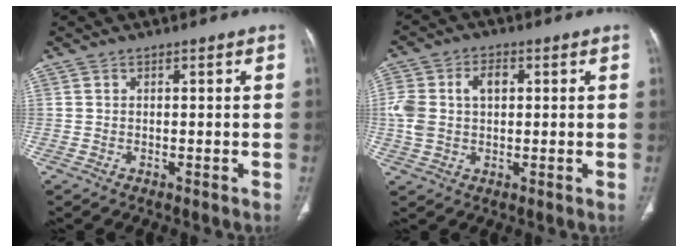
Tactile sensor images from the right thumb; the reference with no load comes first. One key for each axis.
{"total": 9.1, "fx": 1.3, "fy": 6.1, "fz": 6.6, "tx": -0.146, "ty": 0.025, "tz": 0.033}